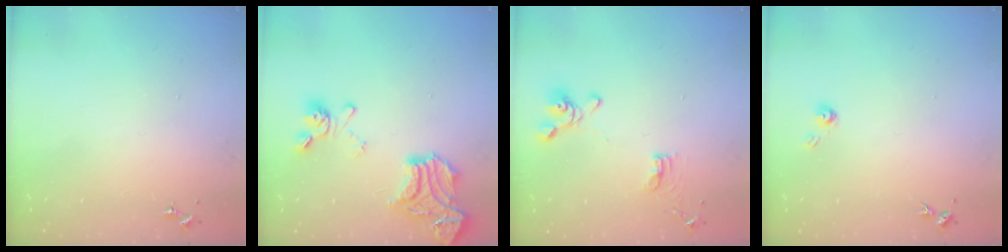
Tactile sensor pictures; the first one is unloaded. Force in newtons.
{"total": 22.1, "press": 22.0, "slide": 2.1}
{"total": 11.7, "press": 11.5, "slide": 2.1}
{"total": 3.9, "press": 3.9, "slide": 0.3}